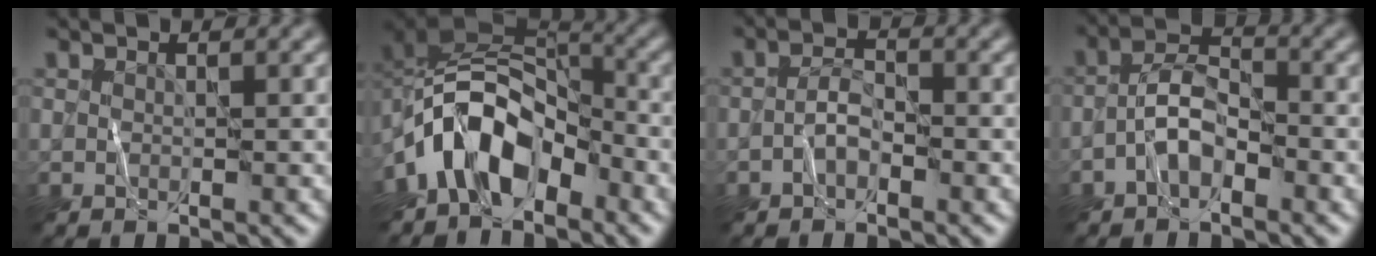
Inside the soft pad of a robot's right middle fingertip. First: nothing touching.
{"total": 8.6, "force": [-4.1, 5.3, 5.4], "torque": [-0.080, 0.013, -0.094]}
{"total": 1.7, "force": [-0.9, 0.8, 1.2], "torque": [-0.021, 0.007, -0.022]}
{"total": 3.3, "force": [-1.8, 1.5, 2.3], "torque": [-0.038, 0.015, -0.045]}